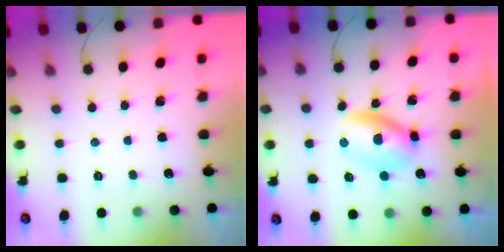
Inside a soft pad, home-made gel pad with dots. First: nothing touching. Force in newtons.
{"total": 6.5, "press": 6.4, "slide": 0.9}